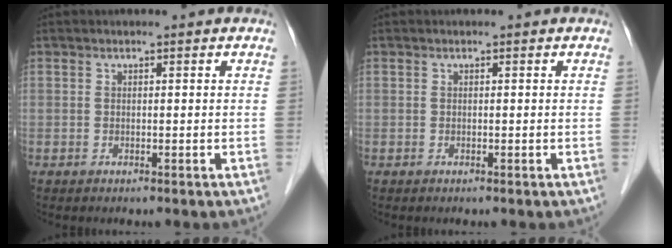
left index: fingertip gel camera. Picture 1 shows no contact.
{"total": 0.0}